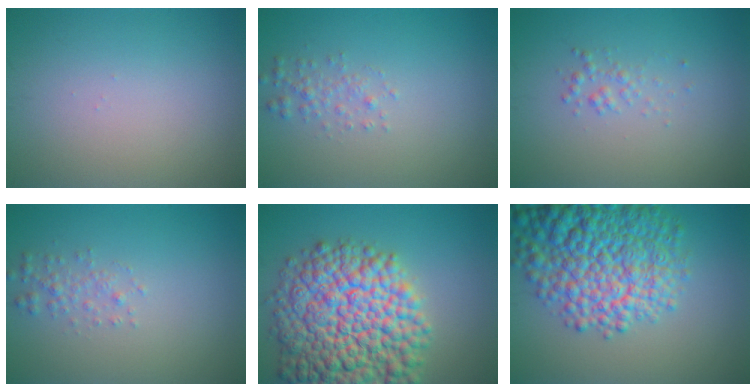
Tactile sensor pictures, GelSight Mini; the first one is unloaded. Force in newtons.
{"total": 1.4, "press": 1.4, "slide": 0.0}
{"total": 1.1, "press": 1.1, "slide": 0.1}
{"total": 1.4, "press": 1.4, "slide": 0.0}
{"total": 14.7, "press": 14.7, "slide": 0.6}
{"total": 11.4, "press": 11.4, "slide": 0.5}